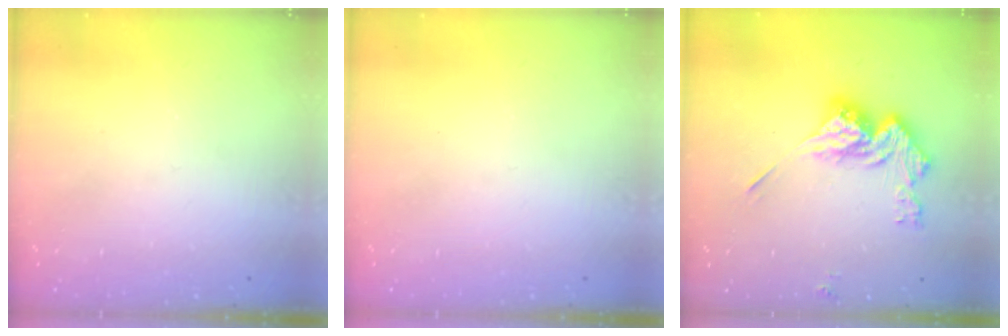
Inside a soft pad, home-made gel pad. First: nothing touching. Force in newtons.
{"total": 0.0}
{"total": 14.5, "press": 14.5, "slide": 0.8}